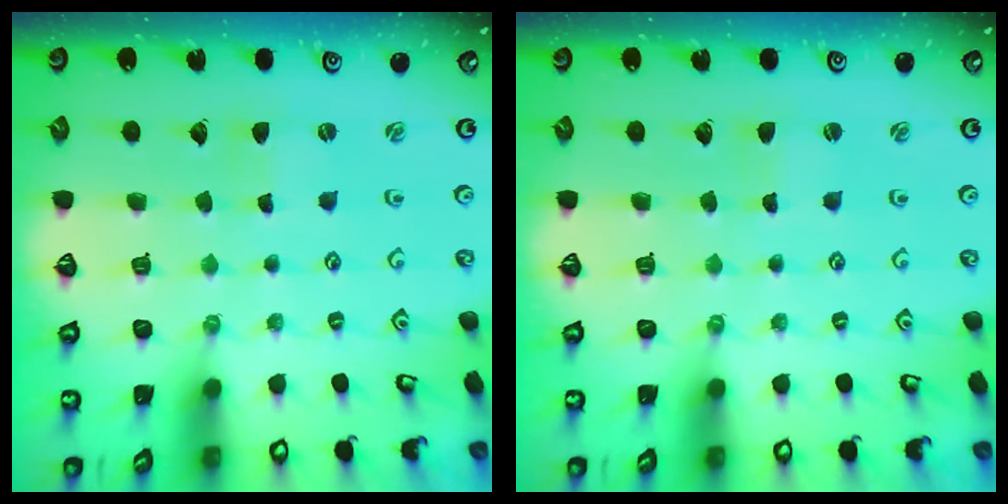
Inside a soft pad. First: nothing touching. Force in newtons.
{"total": 0.8, "press": 0.8, "slide": 0.0}